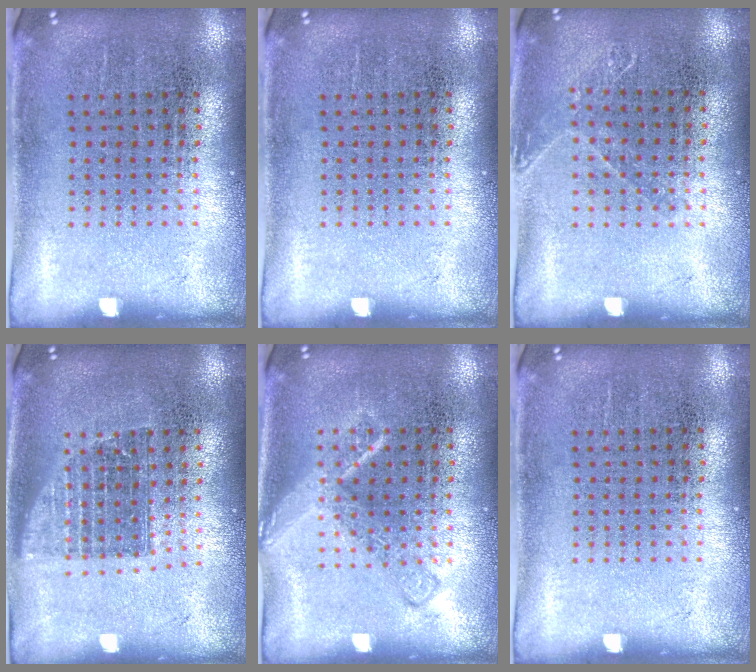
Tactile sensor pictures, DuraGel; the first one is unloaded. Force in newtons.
{"total": 0.0}
{"total": 1.0, "press": 0.9, "slide": 0.3}
{"total": 1.4, "press": 1.1, "slide": 0.8}
{"total": 2.1, "press": 2.1, "slide": 0.3}
{"total": 0.0}